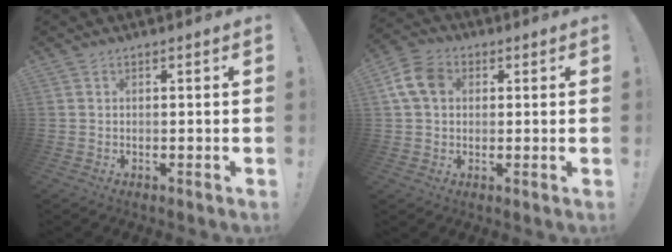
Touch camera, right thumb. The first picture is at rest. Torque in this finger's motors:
{"motor_torque": [0.02, 0.02, 0.03, 0.00, 0.00]}